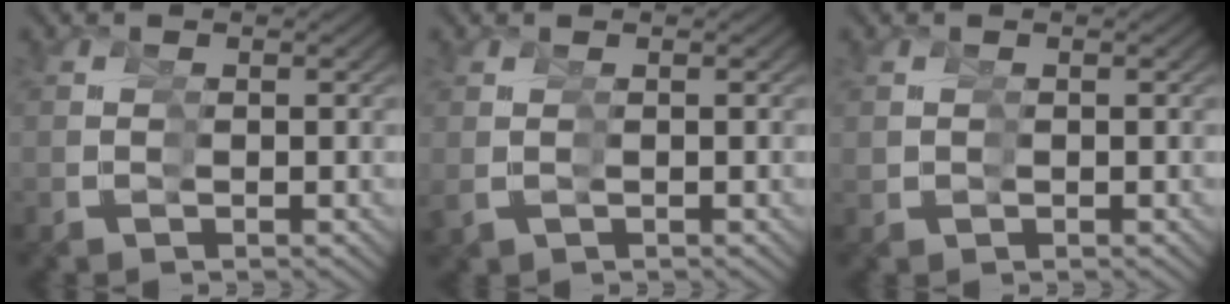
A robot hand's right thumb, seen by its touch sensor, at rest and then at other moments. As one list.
[{"total": 0.0}, {"total": 0.7, "force": [0.3, 0.6, 0.3], "torque": [-0.008, -0.004, 0.010]}]